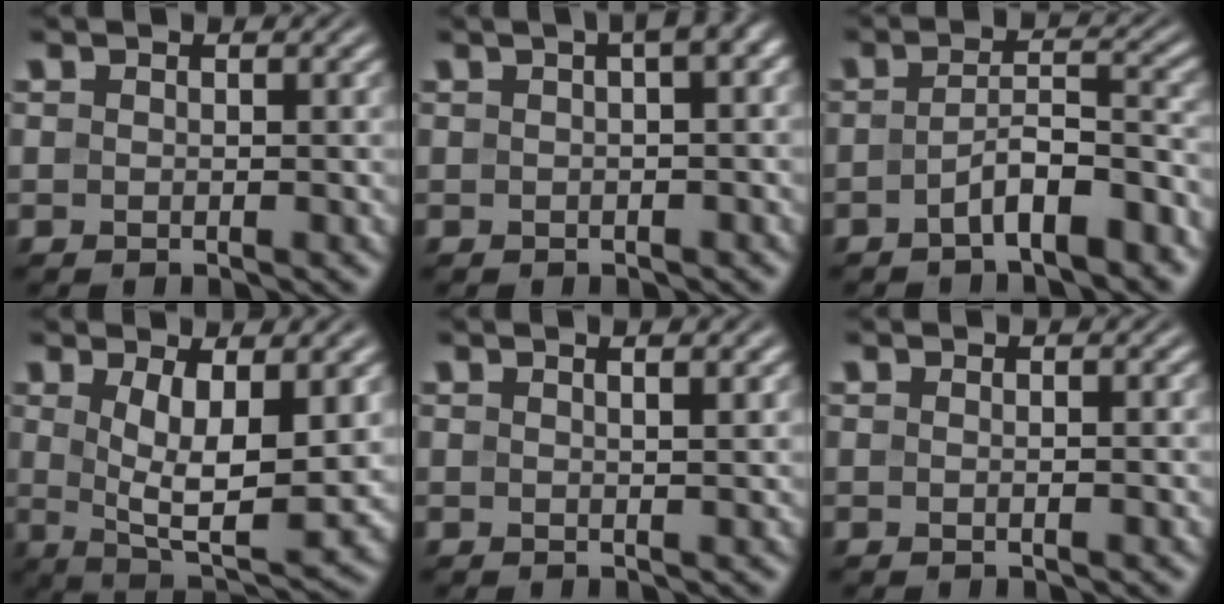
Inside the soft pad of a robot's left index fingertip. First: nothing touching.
{"total": 3.4, "force": [1.1, 0.8, 3.1], "torque": [-0.037, 0.019, 0.012]}
{"total": 4.7, "force": [-2.6, 1.3, 3.8], "torque": [-0.064, 0.007, -0.046]}
{"total": 7.5, "force": [1.5, 2.8, 6.8], "torque": [-0.123, -0.014, 0.031]}
{"total": 2.0, "force": [1.2, 0.6, 1.5], "torque": [-0.015, 0.007, 0.005]}
{"total": 1.0, "force": [0.0, 0.2, 1.0], "torque": [-0.011, 0.003, -0.002]}